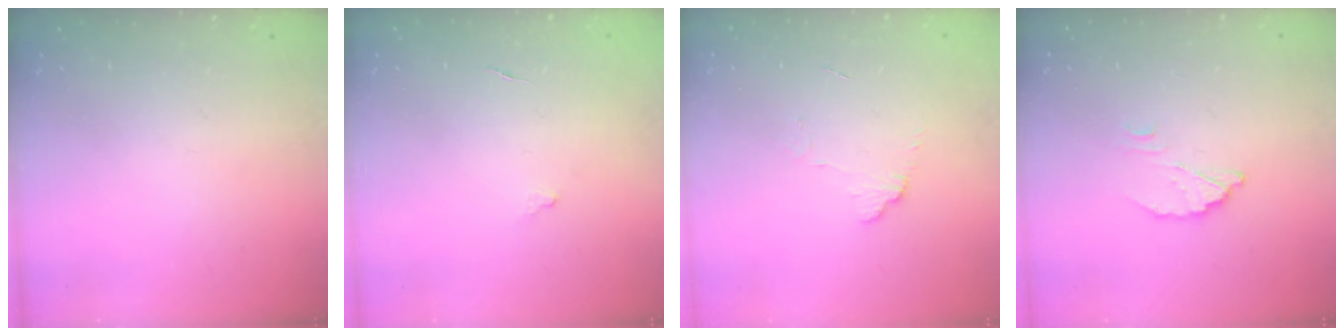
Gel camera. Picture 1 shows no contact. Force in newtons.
{"total": 2.8, "press": 2.8, "slide": 0.2}
{"total": 6.1, "press": 6.1, "slide": 0.5}
{"total": 3.7, "press": 3.7, "slide": 0.2}